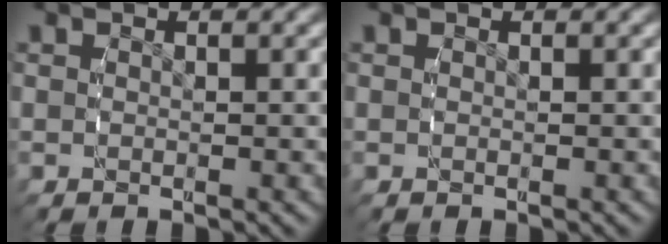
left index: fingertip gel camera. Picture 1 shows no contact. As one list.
[{"total": 0.0}]